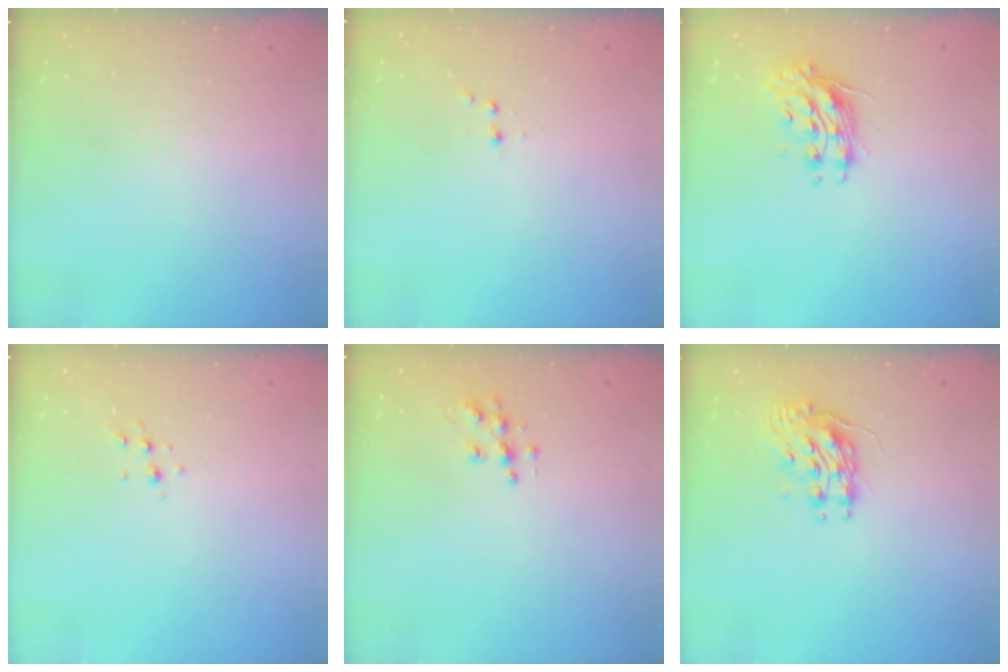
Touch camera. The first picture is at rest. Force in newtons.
{"total": 2.9, "press": 2.7, "slide": 1.0}
{"total": 10.9, "press": 10.9, "slide": 0.5}
{"total": 4.3, "press": 4.2, "slide": 0.9}
{"total": 6.1, "press": 6.1, "slide": 0.3}
{"total": 9.3, "press": 9.3, "slide": 0.1}